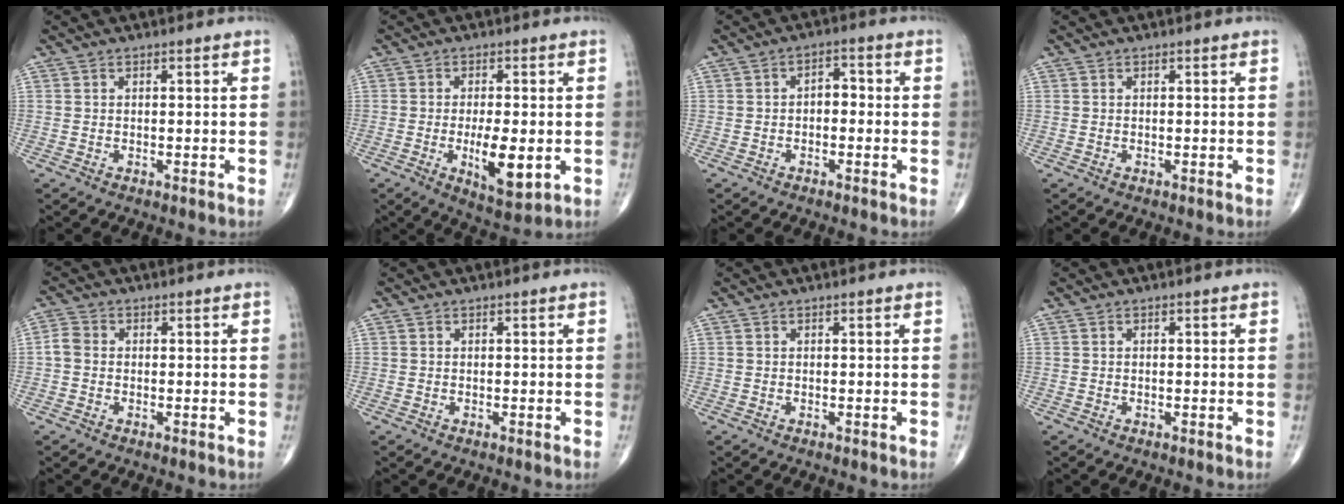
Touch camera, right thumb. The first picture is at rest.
{"total": 8.8, "force": [-1.7, 3.3, 8.0], "torque": [-0.125, -0.016, -0.022]}
{"total": 3.3, "force": [-0.5, 2.1, 2.5], "torque": [-0.022, 0.016, -0.016]}
{"total": 0.0}
{"total": 2.6, "force": [-0.3, 2.1, 1.6], "torque": [-0.030, 0.006, -0.014]}
{"total": 0.0}
{"total": 0.0}
{"total": 0.0}